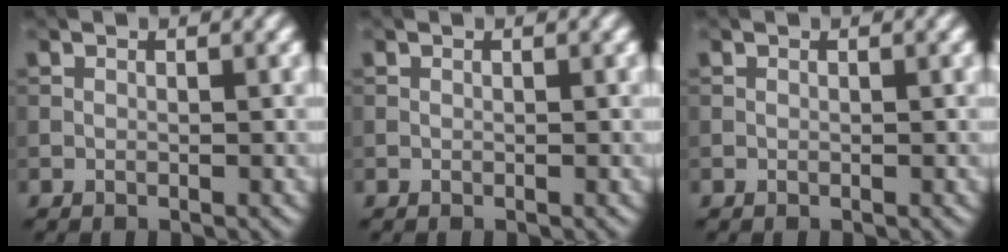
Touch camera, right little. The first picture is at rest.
{"total": 0.0}
{"total": 0.0}